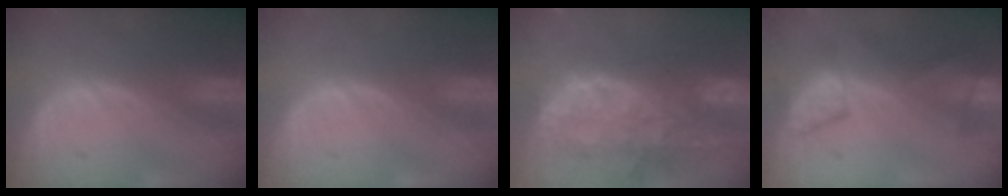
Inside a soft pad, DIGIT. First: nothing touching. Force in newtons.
{"total": 0.0}
{"total": 13.6, "press": 11.0, "slide": 7.9}
{"total": 8.1, "press": 7.6, "slide": 2.7}